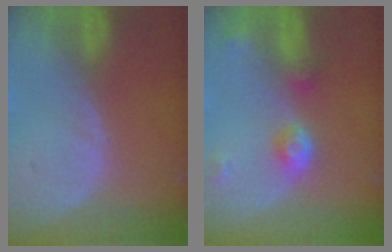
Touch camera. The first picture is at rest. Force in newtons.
{"total": 4.8, "press": 4.4, "slide": 2.0}